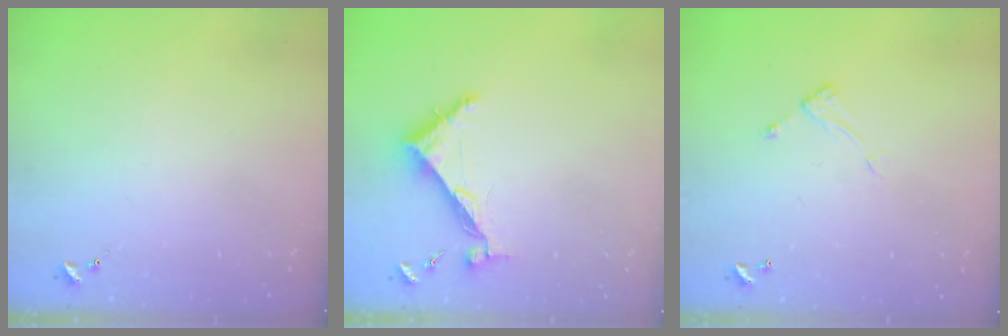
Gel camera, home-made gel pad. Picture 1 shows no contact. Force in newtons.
{"total": 7.3, "press": 7.3, "slide": 0.6}
{"total": 5.0, "press": 5.0, "slide": 0.4}